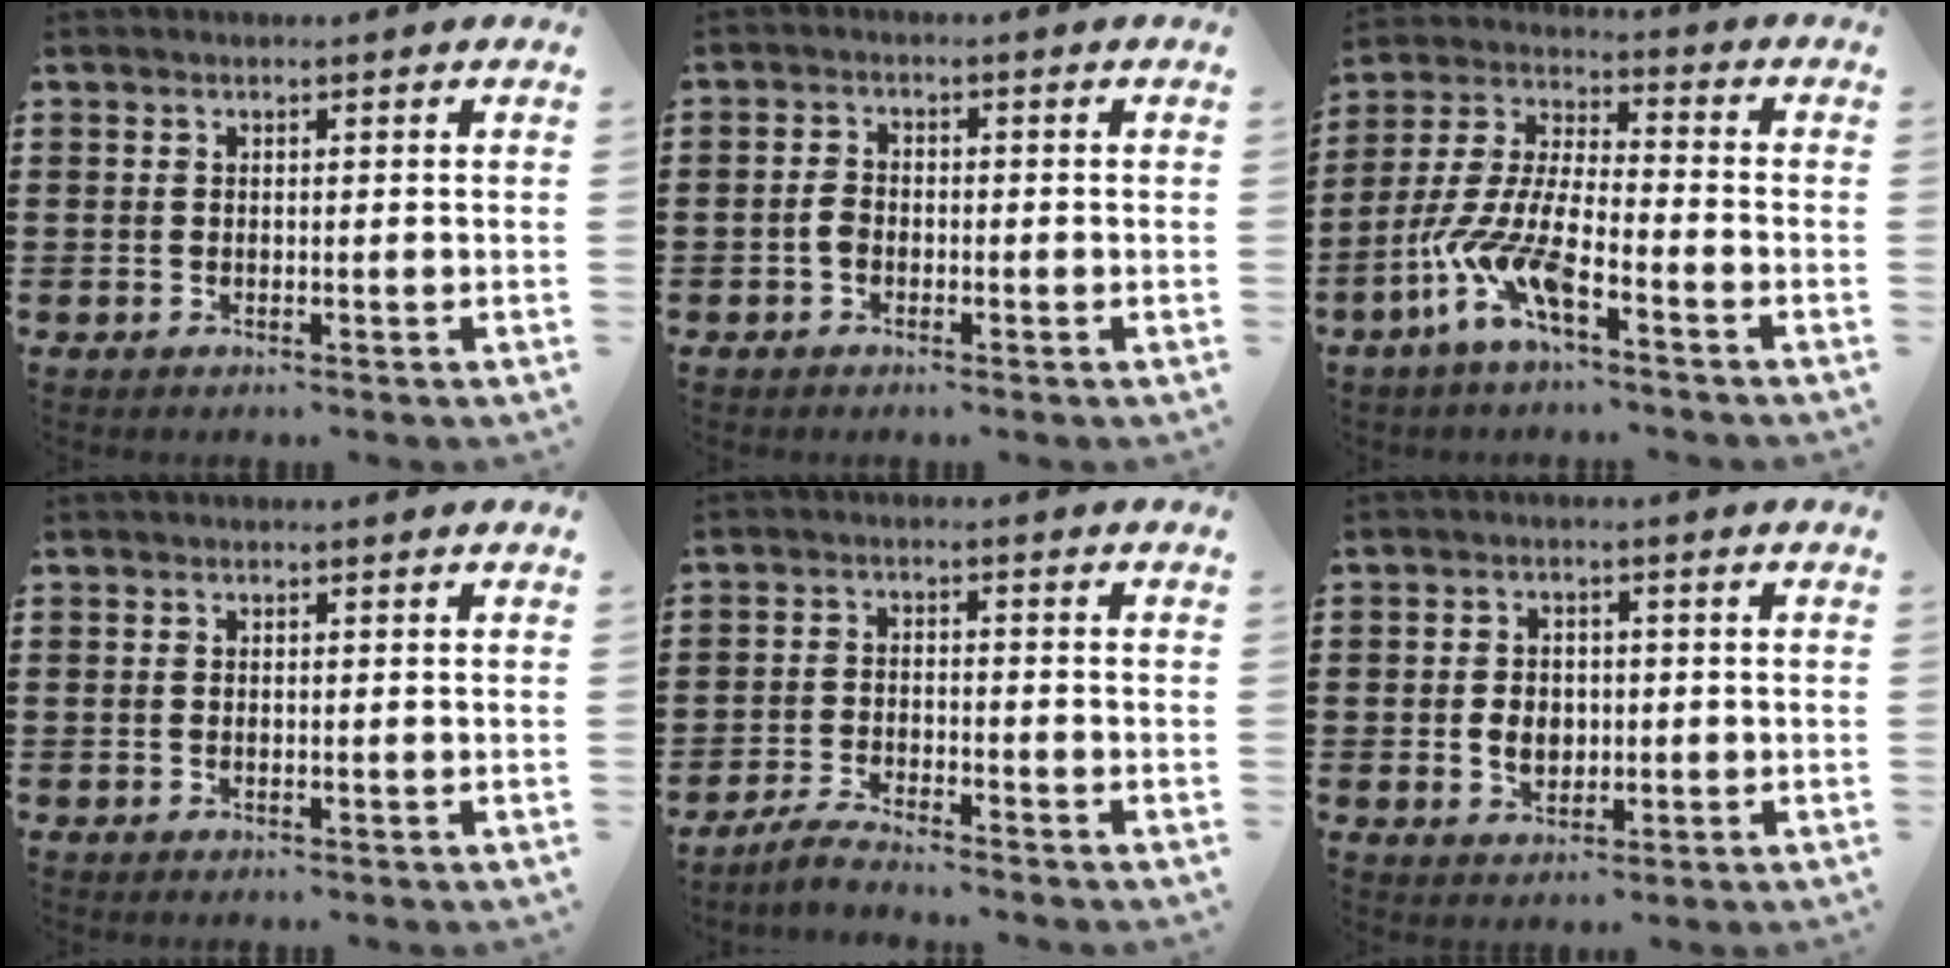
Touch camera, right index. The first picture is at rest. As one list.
[{"total": 2.1, "force": [-0.7, 1.4, 1.4], "torque": [-0.037, 0.000, -0.016]}, {"total": 9.1, "force": [-6.0, 1.6, 6.6], "torque": [-0.185, -0.030, -0.129]}, {"total": 0.0}, {"total": 3.1, "force": [-3.0, 0.0, 0.6], "torque": [-0.021, 0.004, -0.063]}, {"total": 4.0, "force": [-0.5, 3.1, 2.5], "torque": [-0.047, 0.004, -0.013]}]